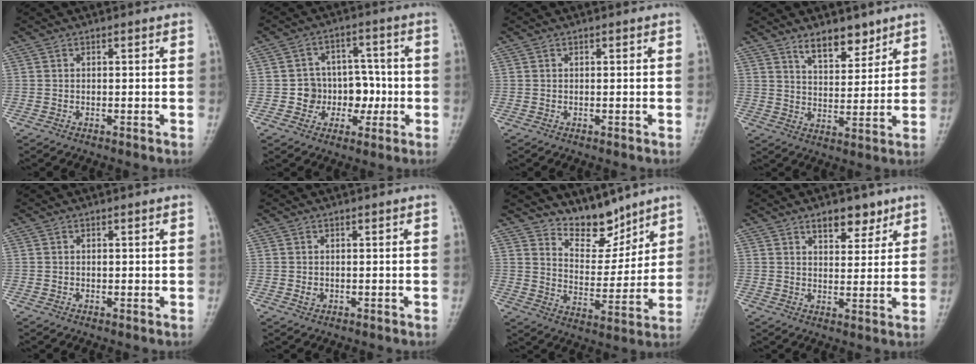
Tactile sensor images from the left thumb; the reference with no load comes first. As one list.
[{"total": 8.7, "force": [-1.8, 7.6, 3.8], "torque": [0.000, 0.034, -0.030]}, {"total": 0.0}, {"total": 7.6, "force": [5.5, 3.4, 3.9], "torque": [-0.030, -0.041, 0.094]}, {"total": 0.6, "force": [0.1, 0.5, 0.4], "torque": [-0.001, 0.001, -0.001]}, {"total": 1.0, "force": [-0.1, 0.8, 0.5], "torque": [-0.005, 0.001, 0.000]}, {"total": 8.8, "force": [7.6, 3.7, 2.2], "torque": [-0.004, -0.065, 0.141]}, {"total": 6.1, "force": [4.0, 3.2, 3.3], "torque": [-0.016, -0.023, 0.060]}]